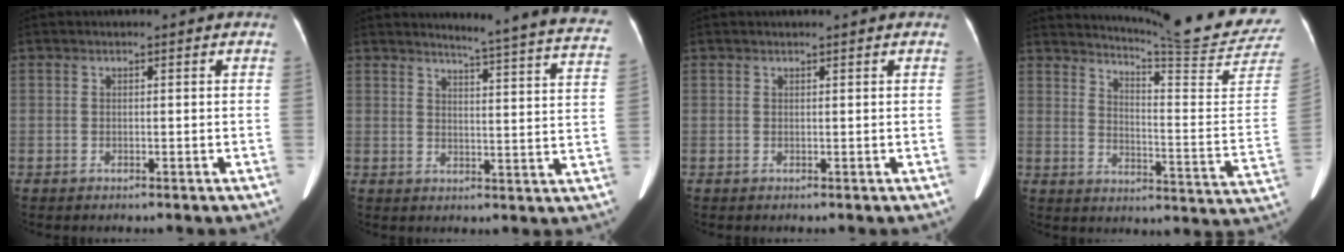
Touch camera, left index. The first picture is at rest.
{"total": 20.2, "force": [19.2, -0.5, 6.5], "torque": [-0.085, -0.102, 0.205]}
{"total": 1.1, "force": [1.0, -0.1, 0.4], "torque": [-0.008, 0.008, 0.017]}
{"total": 19.4, "force": [18.2, -2.2, 6.3], "torque": [-0.108, -0.128, 0.226]}